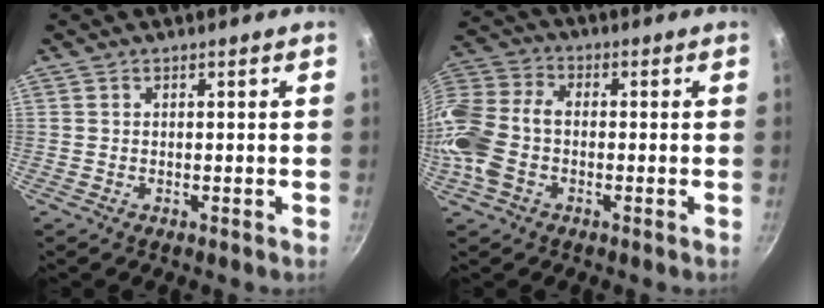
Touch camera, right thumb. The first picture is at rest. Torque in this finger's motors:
{"motor_torque": [2.18, 1.90, 1.34, -0.47, 0.18]}